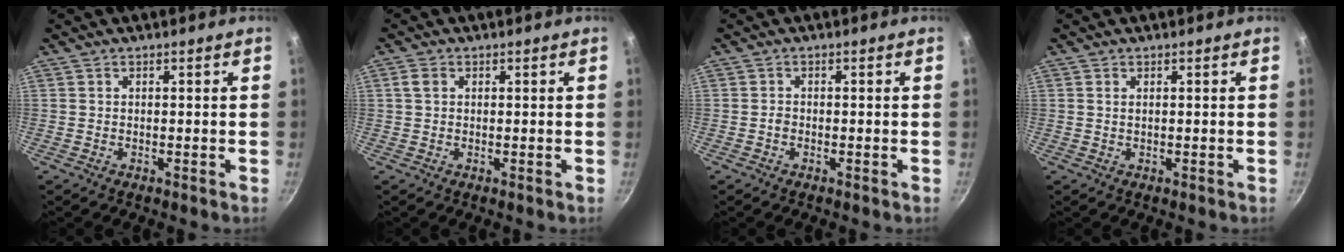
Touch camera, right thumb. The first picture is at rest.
{"total": 2.1, "force": [0.6, 1.6, 1.3], "torque": [-0.019, 0.004, 0.012]}
{"total": 0.8, "force": [-0.3, 0.6, 0.3], "torque": [-0.005, 0.003, -0.007]}
{"total": 0.7, "force": [0.3, 0.3, 0.6], "torque": [-0.010, 0.001, 0.007]}